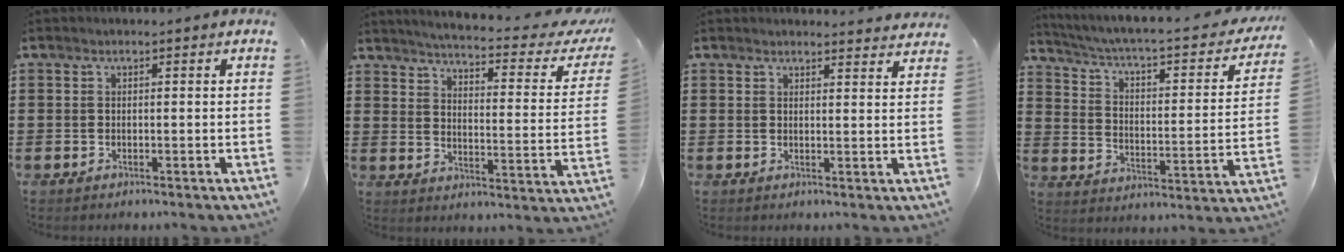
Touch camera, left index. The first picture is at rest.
{"total": 4.4, "force": [3.7, -0.5, 2.3], "torque": [-0.055, -0.037, 0.055]}
{"total": 2.0, "force": [2.0, 0.3, 0.0], "torque": [0.003, -0.007, 0.038]}
{"total": 3.7, "force": [2.6, 0.5, 2.6], "torque": [-0.067, -0.033, 0.031]}